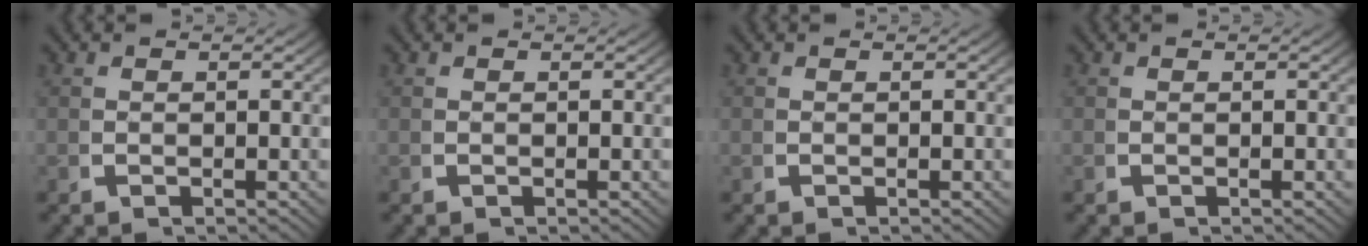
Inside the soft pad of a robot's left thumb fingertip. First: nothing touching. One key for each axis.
{"total": 0.0}
{"total": 0.0}
{"total": 0.0}